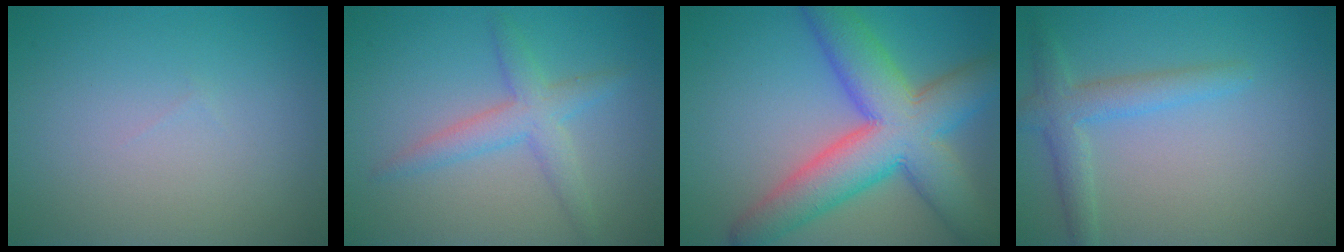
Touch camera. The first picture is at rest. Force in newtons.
{"total": 3.2, "press": 3.2, "slide": 0.0}
{"total": 10.5, "press": 10.5, "slide": 0.4}
{"total": 2.9, "press": 2.9, "slide": 0.2}